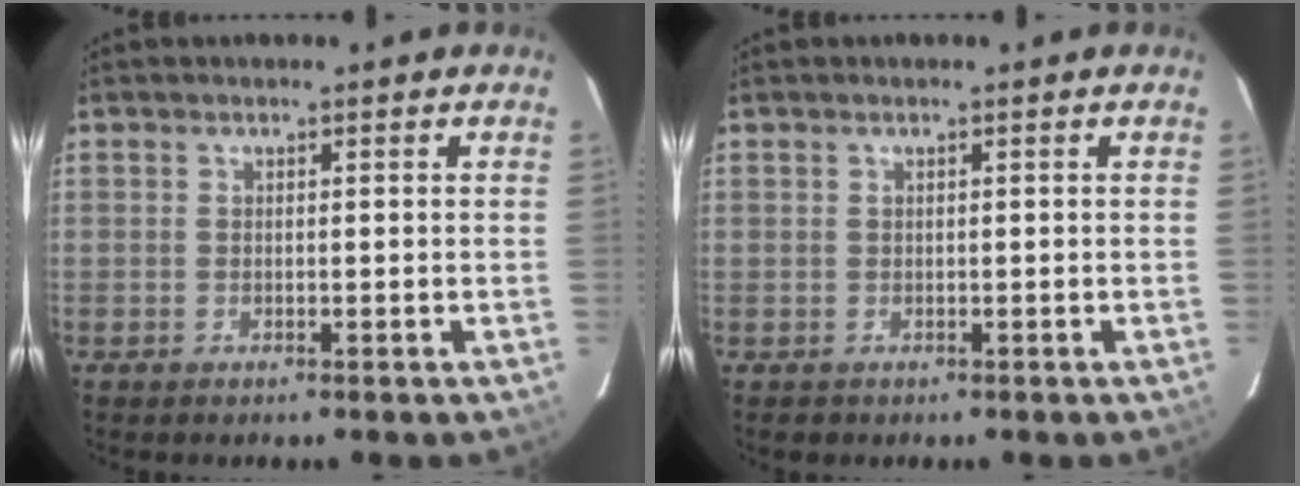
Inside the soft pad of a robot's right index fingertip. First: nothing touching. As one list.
[{"total": 1.1, "force": [-0.2, 1.1, 0.0], "torque": [0.000, 0.003, 0.002]}]